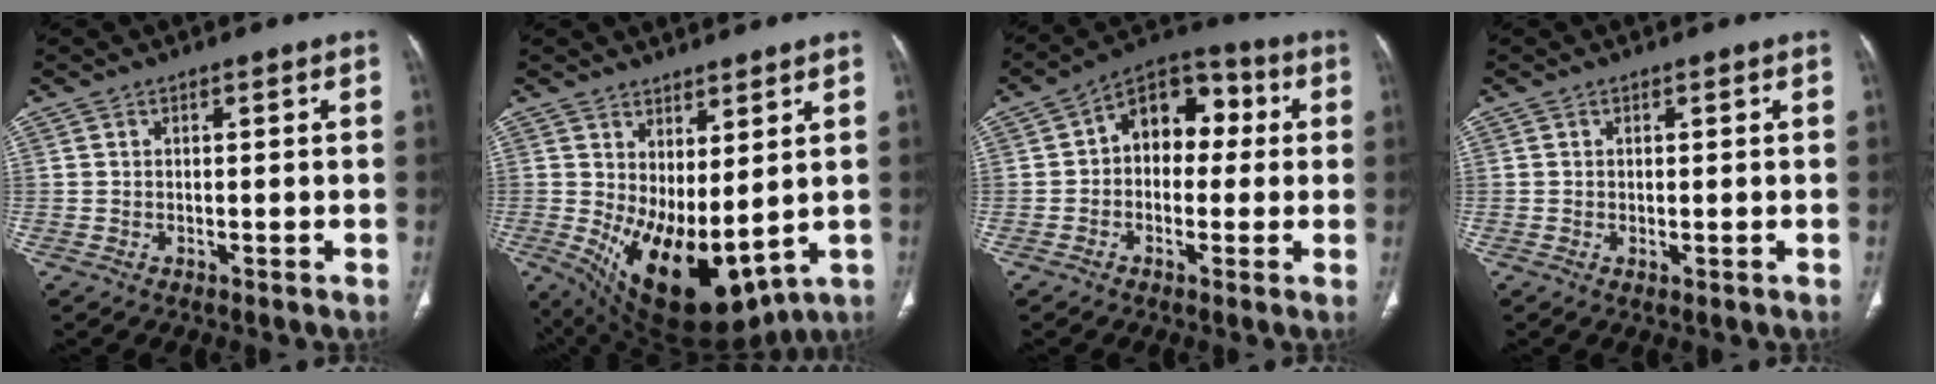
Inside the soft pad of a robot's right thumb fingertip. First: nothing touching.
{"total": 15.7, "force": [0.4, 7.4, 13.9], "torque": [-0.235, -0.032, 0.040]}
{"total": 11.4, "force": [1.3, 8.0, 8.0], "torque": [-0.074, 0.035, 0.005]}
{"total": 0.6, "force": [-0.1, 0.3, 0.5], "torque": [-0.015, -0.004, 0.001]}